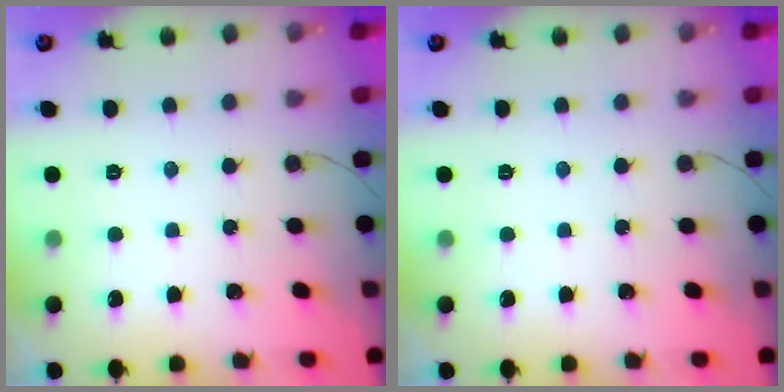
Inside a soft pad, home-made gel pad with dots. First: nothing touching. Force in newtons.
{"total": 0.0}